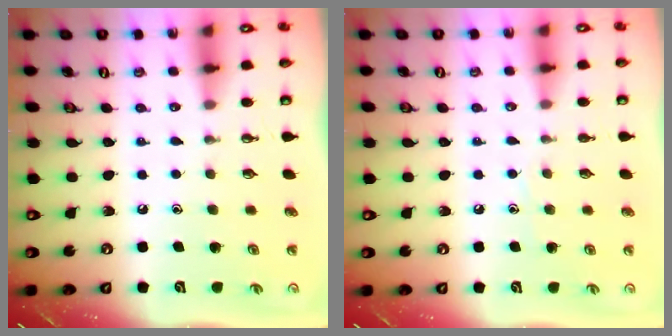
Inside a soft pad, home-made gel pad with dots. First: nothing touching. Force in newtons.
{"total": 4.6, "press": 4.5, "slide": 0.5}